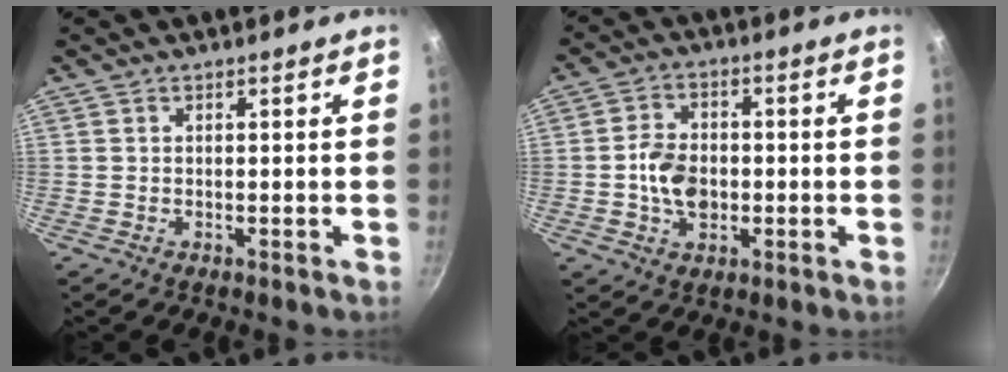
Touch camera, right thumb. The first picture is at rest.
{"total": 7.9, "force": [-1.0, 5.6, 5.5], "torque": [-0.081, 0.010, -0.018]}